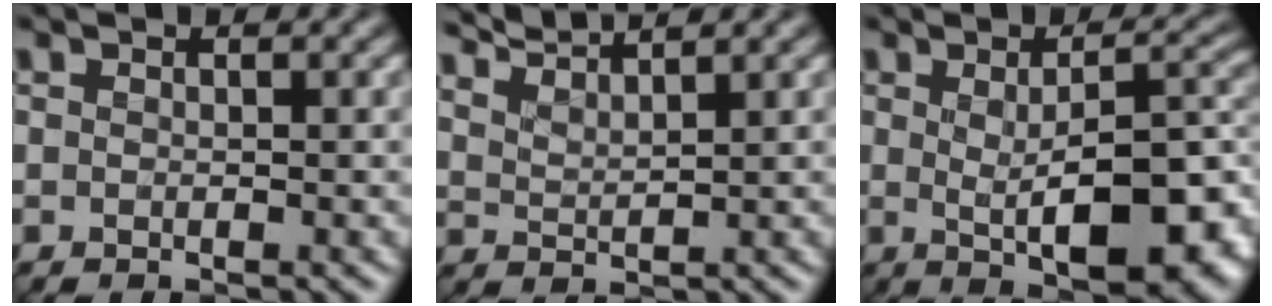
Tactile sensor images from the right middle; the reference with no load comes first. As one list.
[{"total": 3.4, "force": [3.3, 0.0, 0.5], "torque": [-0.015, 0.004, 0.062]}, {"total": 9.8, "force": [-1.7, 3.0, 9.2], "torque": [-0.131, -0.020, -0.016]}]